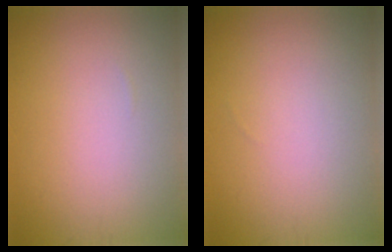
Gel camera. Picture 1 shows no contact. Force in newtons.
{"total": 0.0}